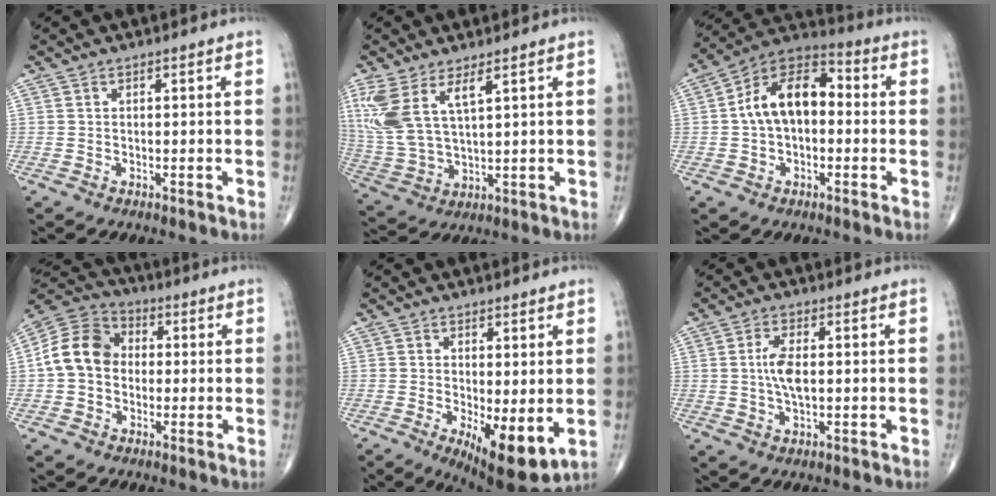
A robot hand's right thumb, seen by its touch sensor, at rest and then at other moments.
{"total": 11.6, "force": [5.4, 4.3, 9.4], "torque": [-0.224, -0.019, 0.122]}
{"total": 13.5, "force": [0.4, 8.4, 10.6], "torque": [-0.165, 0.041, -0.009]}
{"total": 11.2, "force": [0.0, 9.0, 6.6], "torque": [-0.109, 0.032, -0.014]}
{"total": 9.6, "force": [-1.7, 3.4, 8.8], "torque": [-0.130, -0.027, -0.018]}
{"total": 5.1, "force": [0.3, 2.2, 4.7], "torque": [-0.100, 0.001, 0.003]}